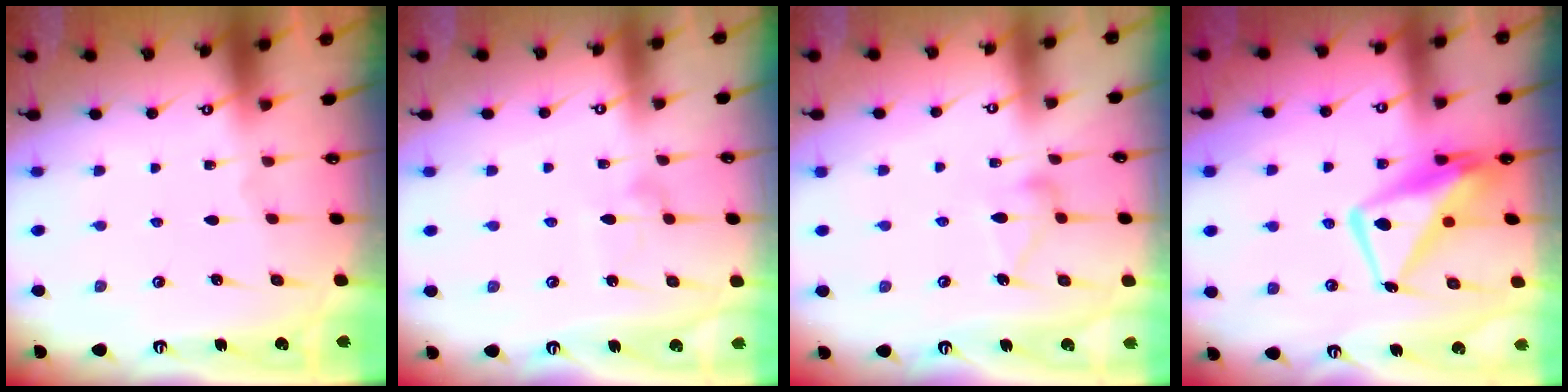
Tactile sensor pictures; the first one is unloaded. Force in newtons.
{"total": 5.8, "press": 5.8, "slide": 0.4}
{"total": 11.8, "press": 11.8, "slide": 0.5}
{"total": 11.7, "press": 11.7, "slide": 1.0}